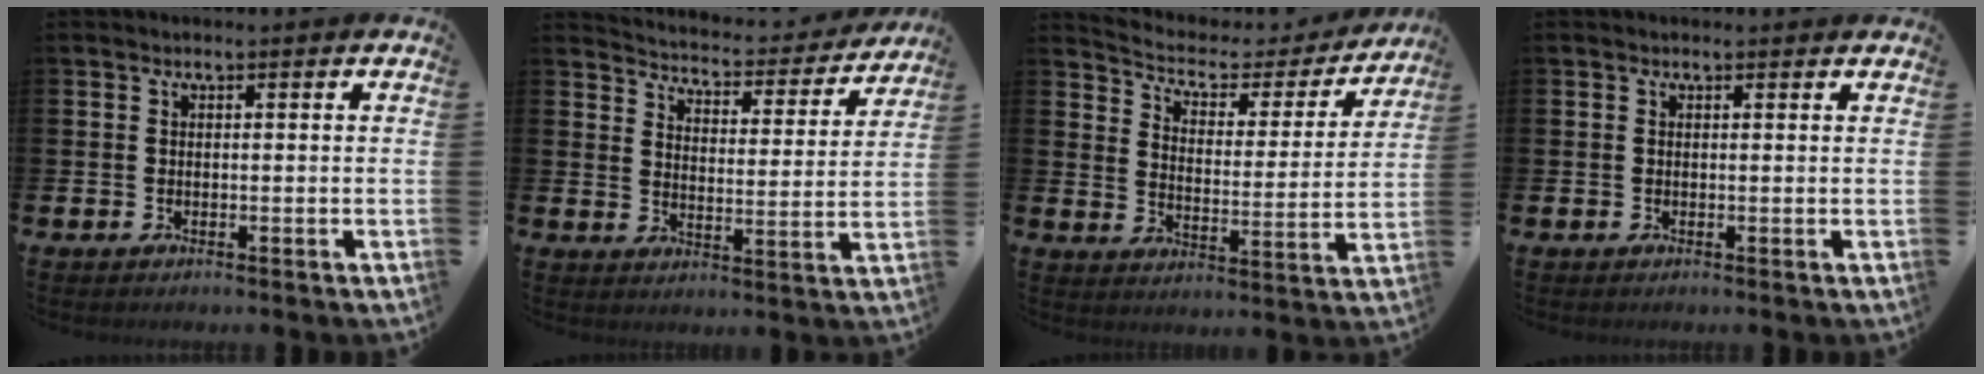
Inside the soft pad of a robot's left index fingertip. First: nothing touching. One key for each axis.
{"total": 4.4, "fx": 4.3, "fy": 0.8, "fz": 0.4, "tx": -0.029, "ty": -0.045, "tz": 0.067}
{"total": 5.0, "fx": 4.4, "fy": 2.1, "fz": 1.2, "tx": -0.046, "ty": -0.037, "tz": 0.065}
{"total": 0.0}